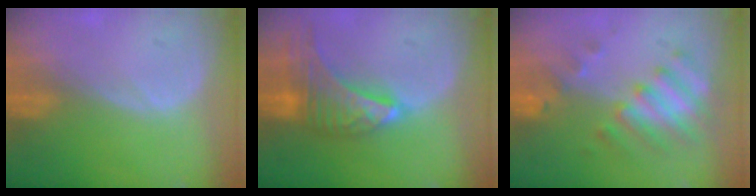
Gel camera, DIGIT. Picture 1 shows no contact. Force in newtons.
{"total": 9.5, "press": 8.4, "slide": 4.3}
{"total": 8.3, "press": 7.3, "slide": 3.9}